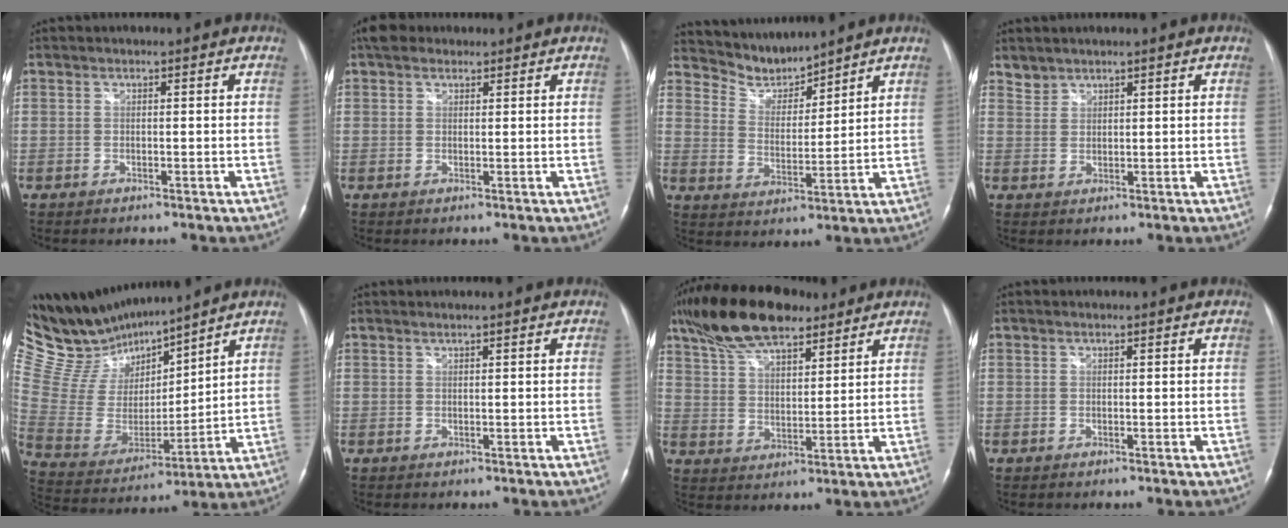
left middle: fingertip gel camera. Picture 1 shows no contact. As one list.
[{"total": 3.7, "force": [2.8, 2.1, 1.1], "torque": [-0.021, 0.023, 0.047]}, {"total": 6.2, "force": [6.1, 0.8, -0.4], "torque": [0.004, -0.003, 0.129]}, {"total": 2.0, "force": [1.8, 0.8, -0.4], "torque": [0.010, 0.009, 0.035]}, {"total": 17.2, "force": [16.0, 3.4, 5.3], "torque": [-0.120, 0.002, 0.310]}, {"total": 0.5, "force": [0.5, -0.1, 0.1], "torque": [-0.008, -0.001, 0.013]}, {"total": 14.7, "force": [11.0, 4.9, 8.4], "torque": [-0.168, 0.025, 0.199]}, {"total": 0.0}]